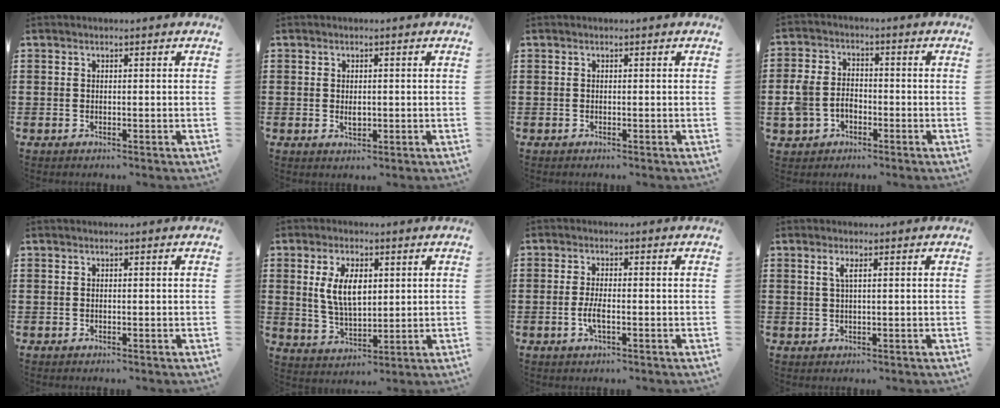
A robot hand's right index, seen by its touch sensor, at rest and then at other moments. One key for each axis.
{"total": 1.7, "fx": 0.0, "fy": 0.9, "fz": 1.5, "tx": -0.028, "ty": 0.003, "tz": 0.000}
{"total": 0.0}
{"total": 4.9, "fx": -1.7, "fy": 3.8, "fz": 2.7, "tx": -0.089, "ty": -0.002, "tz": -0.043}
{"total": 0.0}
{"total": 7.5, "fx": 1.7, "fy": 3.8, "fz": 6.2, "tx": -0.129, "ty": 0.005, "tz": 0.025}
{"total": 3.0, "fx": -0.9, "fy": 0.8, "fz": 2.8, "tx": -0.062, "ty": -0.005, "tz": -0.020}
{"total": 1.6, "fx": 0.6, "fy": 0.2, "fz": 1.5, "tx": -0.032, "ty": 0.002, "tz": 0.009}